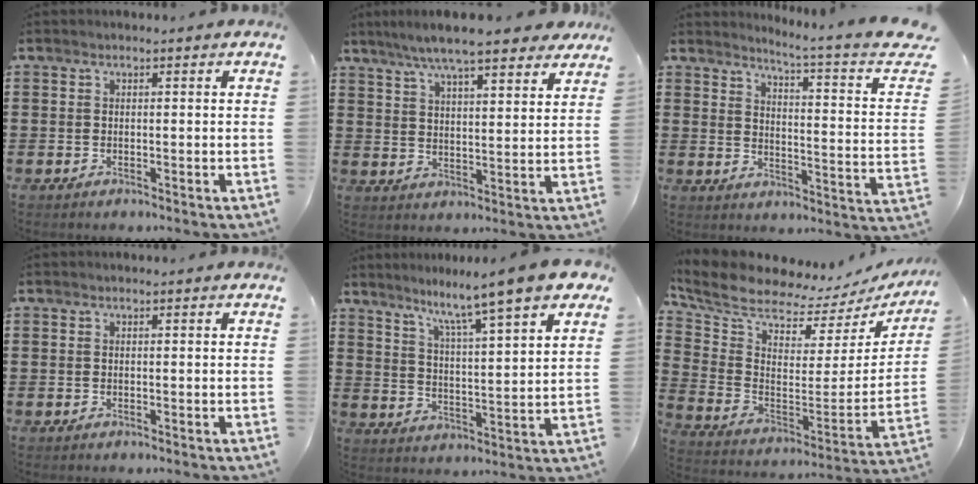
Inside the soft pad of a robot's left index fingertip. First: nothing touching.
{"total": 8.5, "force": [7.3, 0.7, 4.3], "torque": [-0.107, -0.020, 0.130]}
{"total": 4.3, "force": [3.1, -1.1, 2.8], "torque": [-0.063, -0.039, 0.039]}
{"total": 0.0}
{"total": 7.7, "force": [6.3, -0.7, 4.4], "torque": [-0.103, -0.044, 0.095]}
{"total": 6.9, "force": [6.1, 1.8, 2.8], "torque": [-0.090, -0.061, 0.101]}